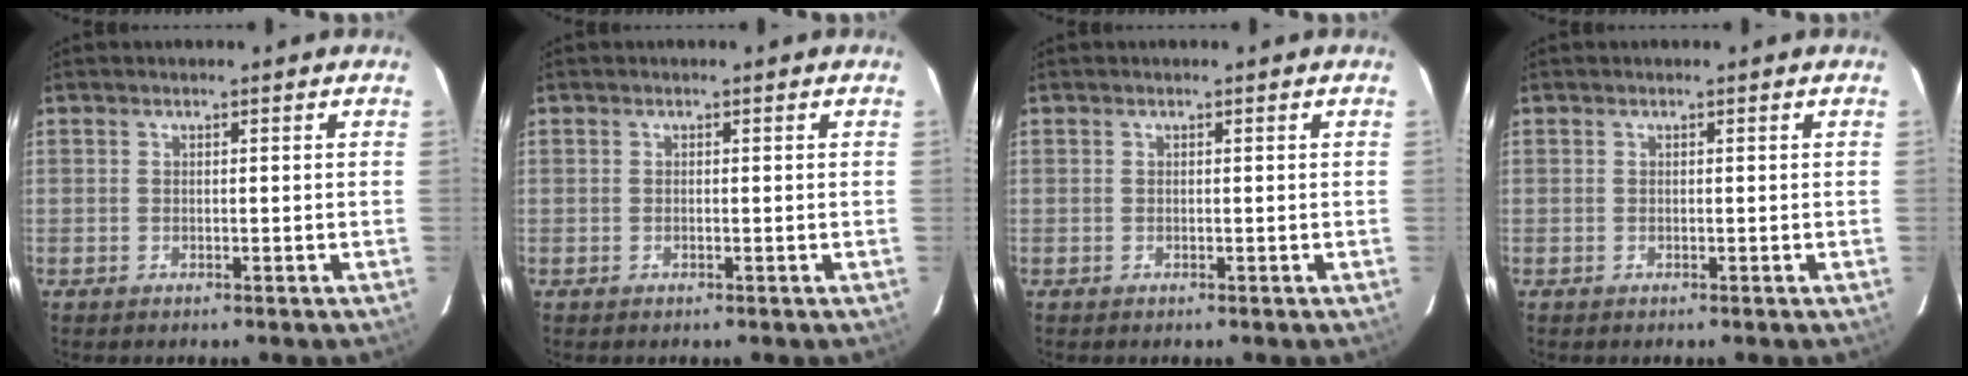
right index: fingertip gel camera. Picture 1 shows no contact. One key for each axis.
{"total": 0.0}
{"total": 0.0}
{"total": 0.0}